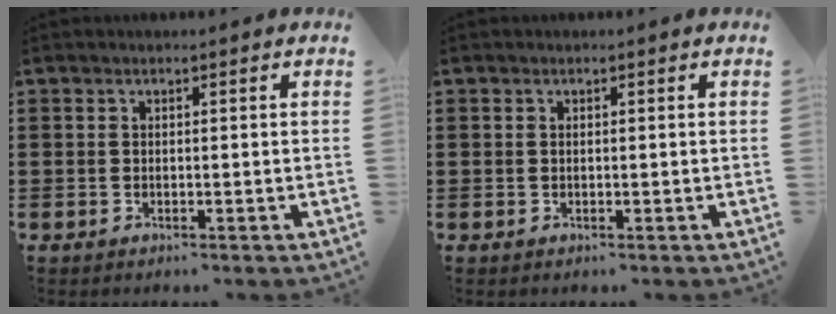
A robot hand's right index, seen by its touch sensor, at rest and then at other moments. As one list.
[{"total": 0.0}]